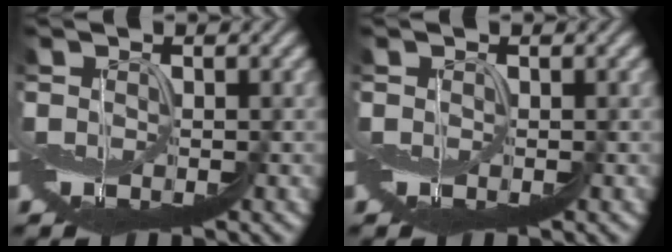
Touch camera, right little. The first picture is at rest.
{"total": 0.0}